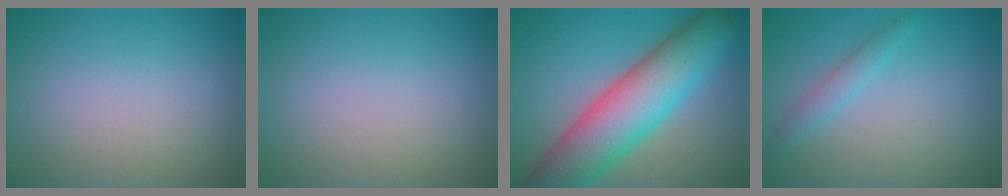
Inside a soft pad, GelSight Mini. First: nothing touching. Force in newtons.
{"total": 0.0}
{"total": 11.0, "press": 11.0, "slide": 0.5}
{"total": 1.6, "press": 1.6, "slide": 0.0}